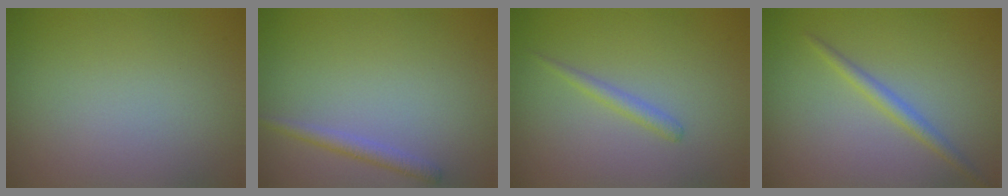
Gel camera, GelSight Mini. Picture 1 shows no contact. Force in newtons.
{"total": 1.4, "press": 1.4, "slide": 0.1}
{"total": 1.2, "press": 1.1, "slide": 0.1}
{"total": 1.6, "press": 1.6, "slide": 0.1}